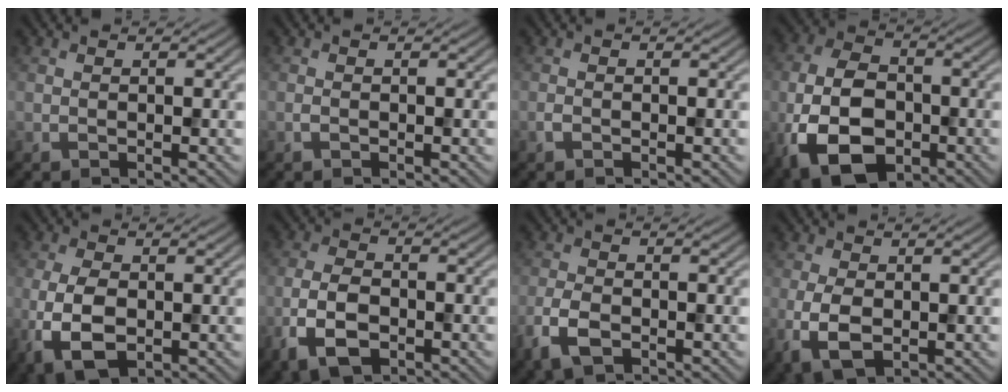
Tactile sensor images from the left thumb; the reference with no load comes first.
{"total": 0.5, "force": [-0.3, 0.2, 0.4], "torque": [-0.008, 0.000, -0.006]}
{"total": 0.7, "force": [-0.5, 0.3, 0.4], "torque": [-0.010, 0.001, -0.010]}
{"total": 12.8, "force": [-4.7, 7.9, 8.9], "torque": [-0.213, -0.026, -0.092]}
{"total": 7.2, "force": [-1.8, 4.0, 5.6], "torque": [-0.135, -0.013, -0.037]}
{"total": 6.8, "force": [-3.0, 3.7, 4.9], "torque": [-0.114, -0.009, -0.066]}
{"total": 4.6, "force": [-2.3, 2.4, 3.1], "torque": [-0.072, -0.008, -0.052]}
{"total": 5.0, "force": [-0.8, 3.0, 3.9], "torque": [-0.099, -0.013, -0.011]}